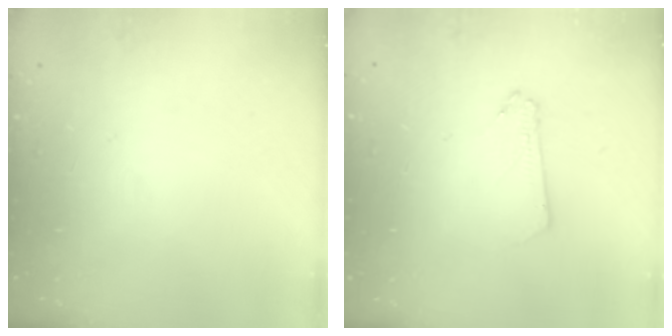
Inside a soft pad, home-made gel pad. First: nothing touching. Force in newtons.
{"total": 2.5, "press": 2.5, "slide": 0.2}